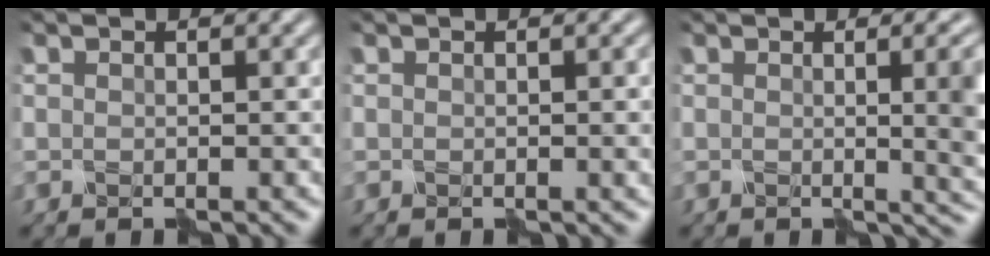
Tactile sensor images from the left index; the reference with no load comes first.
{"total": 1.8, "force": [0.1, 0.5, 1.8], "torque": [-0.017, 0.002, -0.002]}
{"total": 8.3, "force": [0.1, 3.4, 7.5], "torque": [-0.039, 0.008, -0.002]}